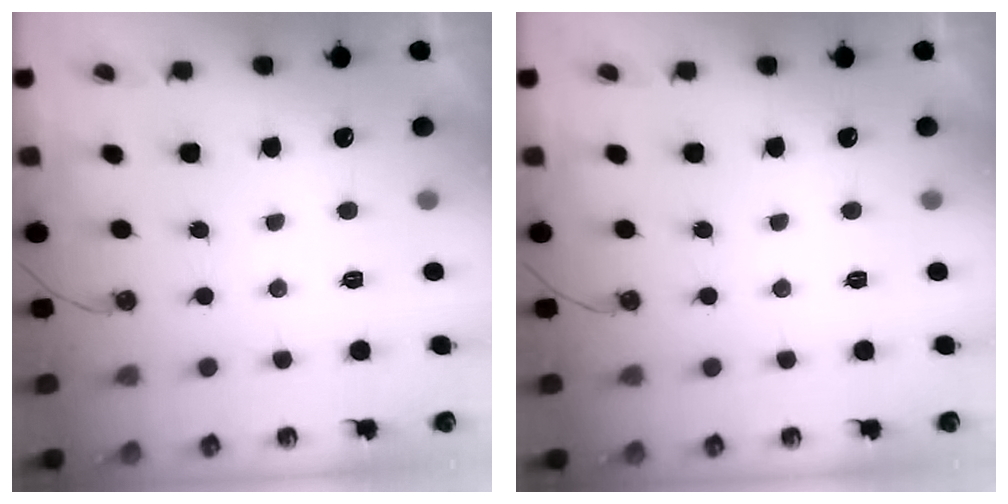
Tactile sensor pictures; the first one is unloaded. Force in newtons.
{"total": 0.0}